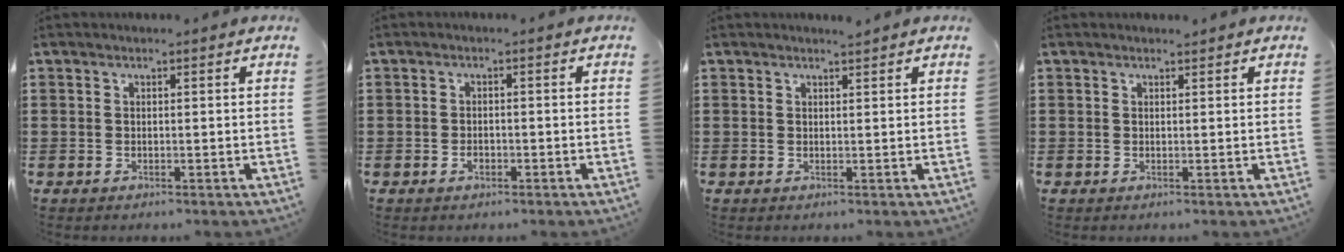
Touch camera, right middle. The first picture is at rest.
{"total": 1.3, "force": [-0.8, 0.7, 0.8], "torque": [-0.020, -0.004, -0.014]}
{"total": 0.6, "force": [0.6, -0.2, 0.0], "torque": [-0.009, 0.001, 0.012]}
{"total": 0.0}